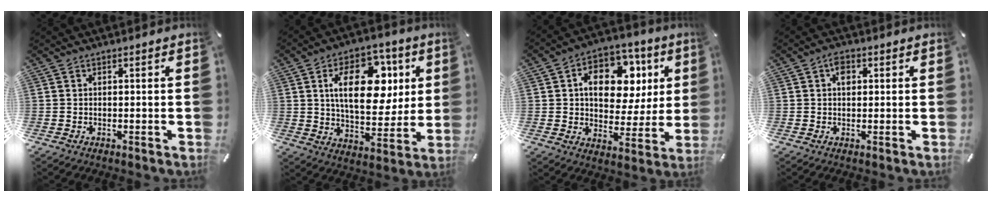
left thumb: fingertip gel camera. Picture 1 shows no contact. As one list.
[{"total": 18.1, "force": [5.3, 11.0, 13.3], "torque": [-0.204, 0.001, 0.088]}, {"total": 15.0, "force": [4.6, 10.8, 9.3], "torque": [-0.133, -0.013, 0.083]}, {"total": 2.9, "force": [0.8, 2.0, 1.9], "torque": [-0.027, 0.002, 0.009]}]